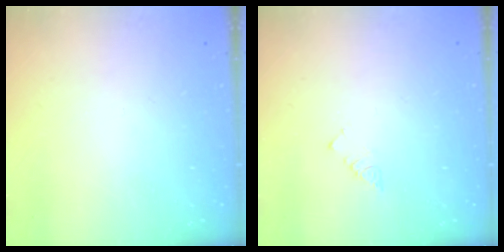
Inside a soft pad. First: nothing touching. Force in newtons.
{"total": 3.0, "press": 2.9, "slide": 0.4}